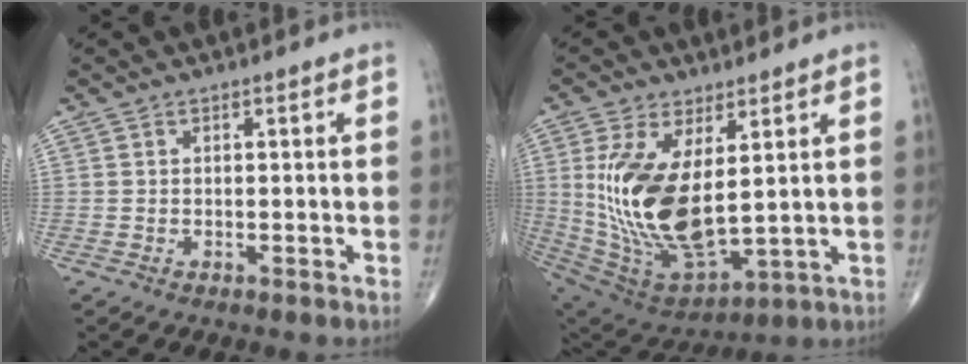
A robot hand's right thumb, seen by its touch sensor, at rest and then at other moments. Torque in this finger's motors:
{"motor_torque": [1.67, 3.34, 2.17, 0.49, 0.24]}